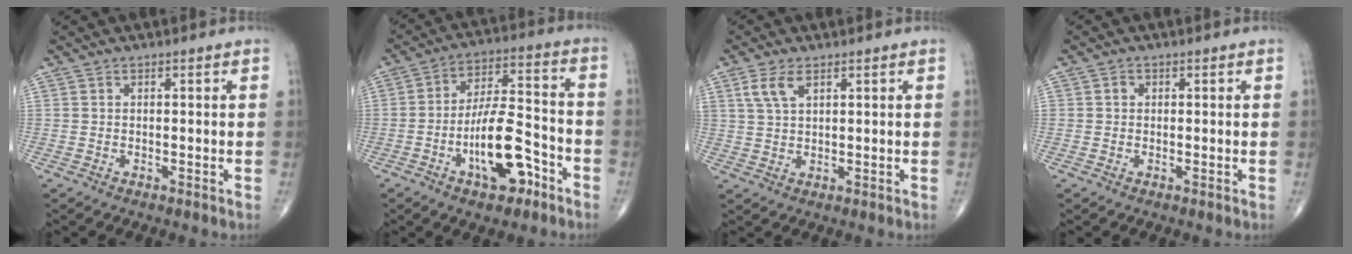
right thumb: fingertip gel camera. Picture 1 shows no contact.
{"total": 13.8, "force": [-6.0, 5.7, 11.0], "torque": [-0.170, 0.047, -0.096]}
{"total": 4.4, "force": [2.2, 2.0, 3.2], "torque": [-0.070, 0.002, 0.050]}
{"total": 1.1, "force": [0.1, 1.0, 0.4], "torque": [-0.002, 0.003, 0.001]}